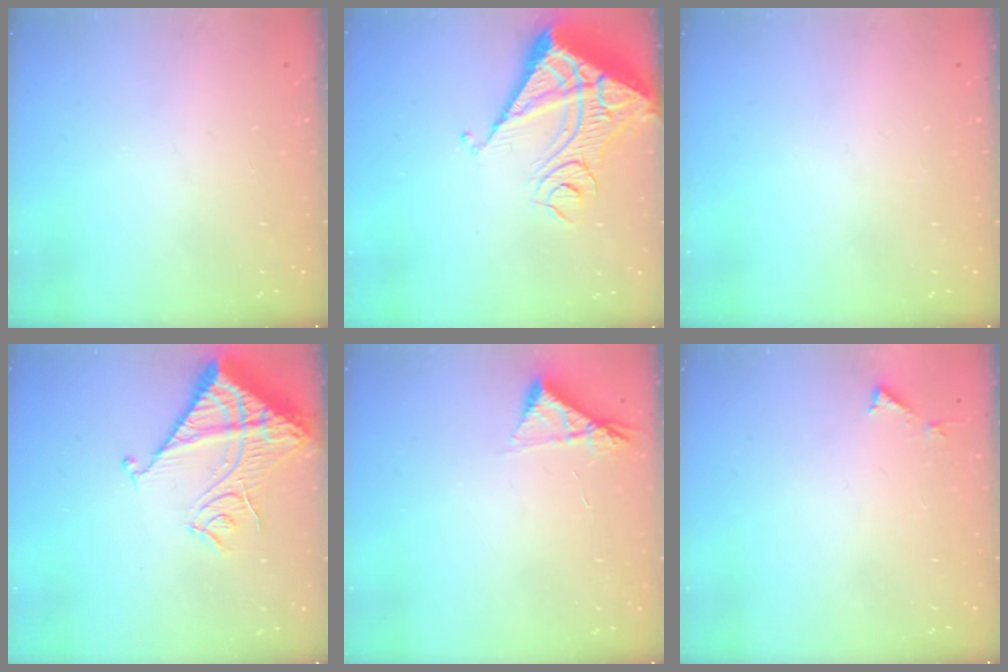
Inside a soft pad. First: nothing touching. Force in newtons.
{"total": 13.8, "press": 13.7, "slide": 1.9}
{"total": 0.0}
{"total": 15.6, "press": 15.4, "slide": 1.8}
{"total": 5.0, "press": 5.0, "slide": 0.8}
{"total": 3.0, "press": 3.0, "slide": 0.2}